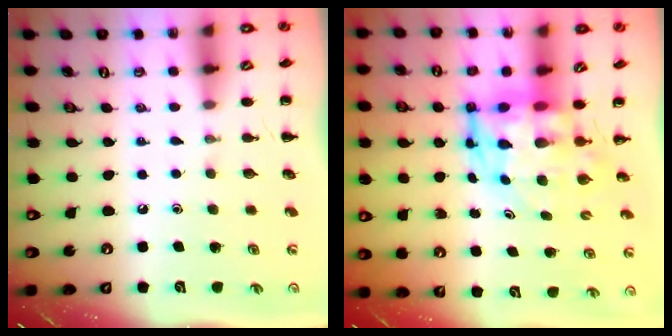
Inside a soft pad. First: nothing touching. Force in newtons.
{"total": 6.9, "press": 6.6, "slide": 2.0}